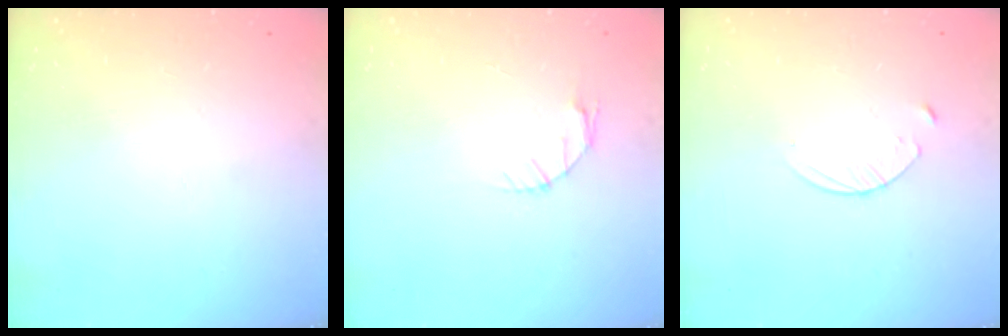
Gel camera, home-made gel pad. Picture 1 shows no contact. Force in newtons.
{"total": 3.7, "press": 3.7, "slide": 0.5}
{"total": 3.1, "press": 3.1, "slide": 0.3}